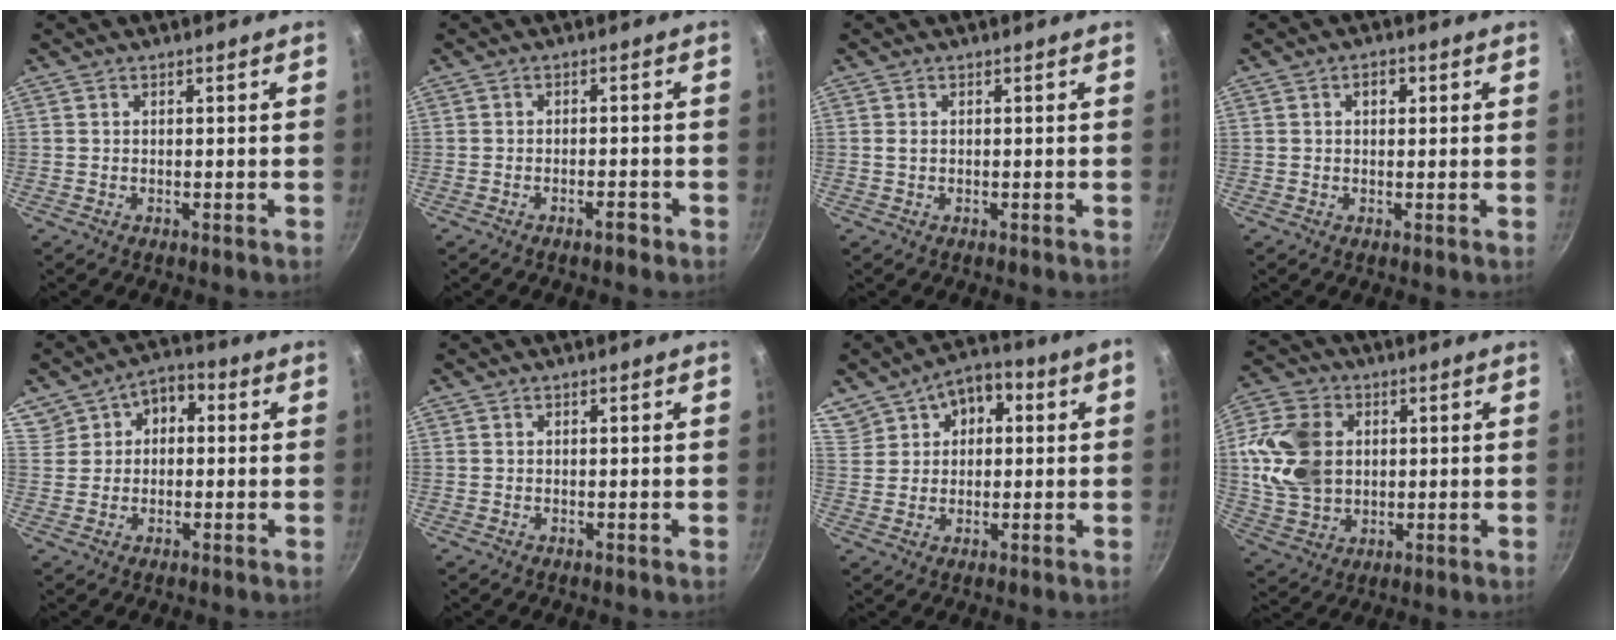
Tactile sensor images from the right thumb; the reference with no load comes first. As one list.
[{"total": 2.2, "force": [-1.6, 0.6, 1.3], "torque": [-0.017, 0.015, -0.024]}, {"total": 0.9, "force": [0.2, 0.6, 0.6], "torque": [-0.010, -0.001, 0.002]}, {"total": 2.4, "force": [0.8, 1.7, 1.6], "torque": [-0.010, 0.004, 0.010]}, {"total": 8.0, "force": [2.2, 6.4, 4.3], "torque": [-0.042, 0.017, 0.031]}, {"total": 0.0}, {"total": 12.2, "force": [4.7, 8.4, 7.5], "torque": [-0.117, 0.036, 0.083]}, {"total": 14.3, "force": [2.1, 11.0, 8.9], "torque": [-0.158, -0.002, 0.043]}]